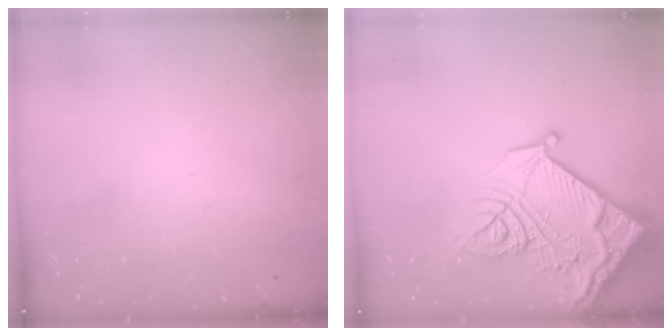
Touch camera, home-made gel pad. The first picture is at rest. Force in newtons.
{"total": 22.5, "press": 22.3, "slide": 2.7}